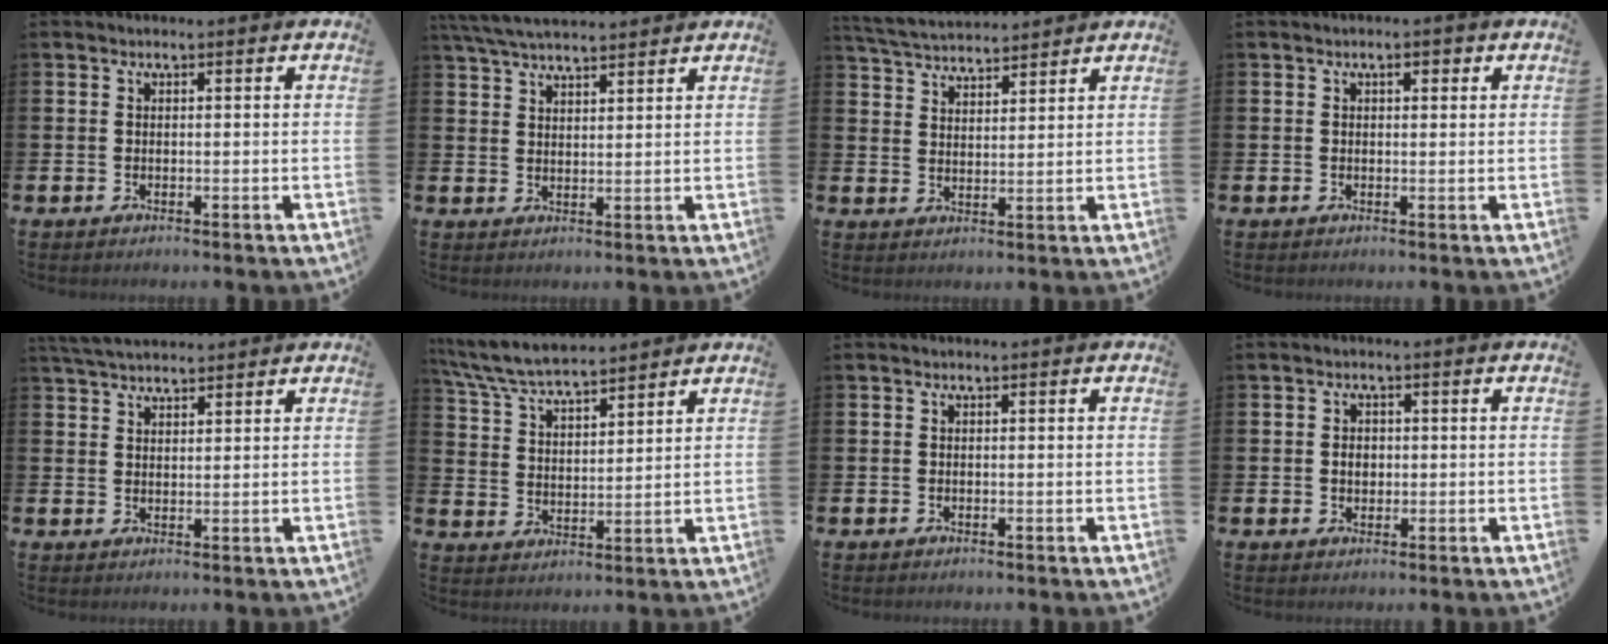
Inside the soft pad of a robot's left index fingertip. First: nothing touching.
{"total": 5.1, "force": [4.8, 0.8, 1.5], "torque": [-0.047, -0.013, 0.090]}
{"total": 4.5, "force": [4.4, 0.6, 0.3], "torque": [-0.028, -0.021, 0.081]}
{"total": 1.8, "force": [0.9, 0.8, 1.4], "torque": [-0.011, 0.001, 0.010]}
{"total": 3.9, "force": [3.7, 0.8, 0.9], "torque": [-0.025, -0.012, 0.070]}
{"total": 7.1, "force": [6.8, 1.0, 2.0], "torque": [-0.068, -0.031, 0.124]}
{"total": 0.0}
{"total": 1.9, "force": [0.0, 1.5, 1.2], "torque": [-0.006, 0.001, -0.005]}